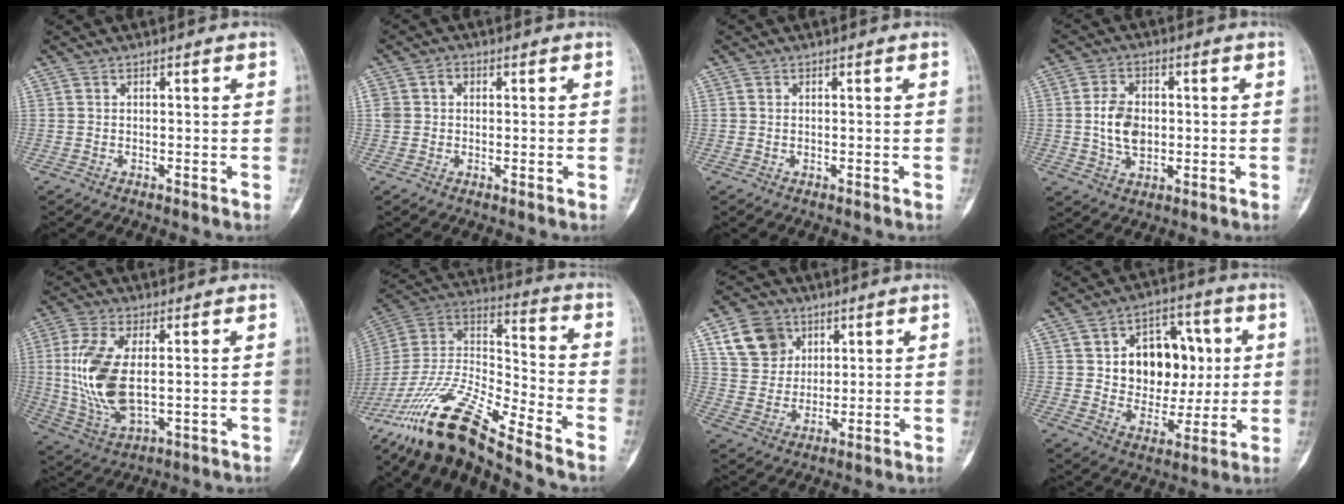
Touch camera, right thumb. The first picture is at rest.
{"total": 3.8, "force": [0.6, 3.2, 1.9], "torque": [-0.028, 0.016, 0.012]}
{"total": 0.6, "force": [0.0, 0.5, 0.5], "torque": [-0.007, -0.001, -0.001]}
{"total": 4.6, "force": [0.0, 3.4, 3.1], "torque": [-0.044, 0.002, 0.000]}
{"total": 14.0, "force": [0.9, 6.7, 12.2], "torque": [-0.263, -0.013, 0.029]}
{"total": 19.5, "force": [-15.5, 2.8, 11.6], "torque": [-0.238, 0.066, -0.297]}
{"total": 10.6, "force": [5.0, 8.4, 4.0], "torque": [-0.048, -0.014, 0.099]}
{"total": 15.8, "force": [2.8, 11.5, 10.4], "torque": [-0.096, 0.005, 0.049]}